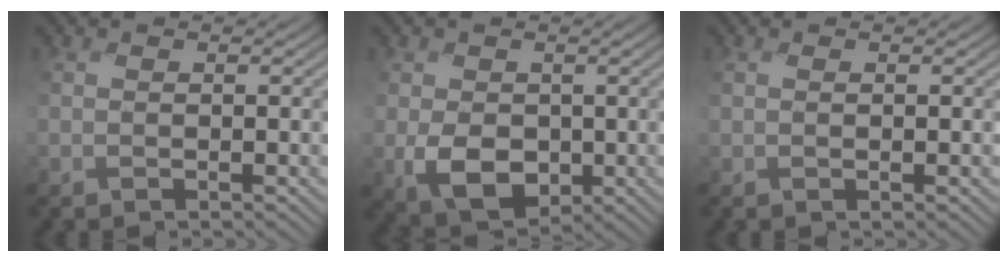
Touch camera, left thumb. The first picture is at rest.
{"total": 5.0, "force": [-0.8, 4.0, 2.9], "torque": [-0.065, -0.014, -0.020]}
{"total": 0.9, "force": [0.1, 0.2, 0.8], "torque": [-0.017, -0.001, 0.004]}